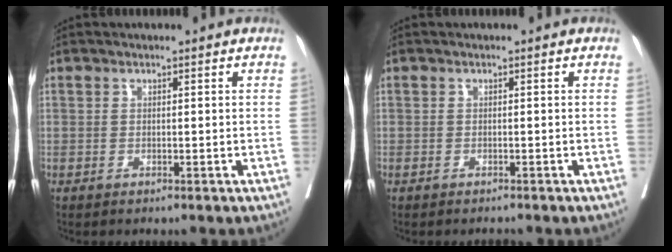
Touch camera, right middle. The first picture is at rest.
{"total": 0.9, "force": [-0.8, 0.3, 0.3], "torque": [-0.009, -0.003, -0.011]}